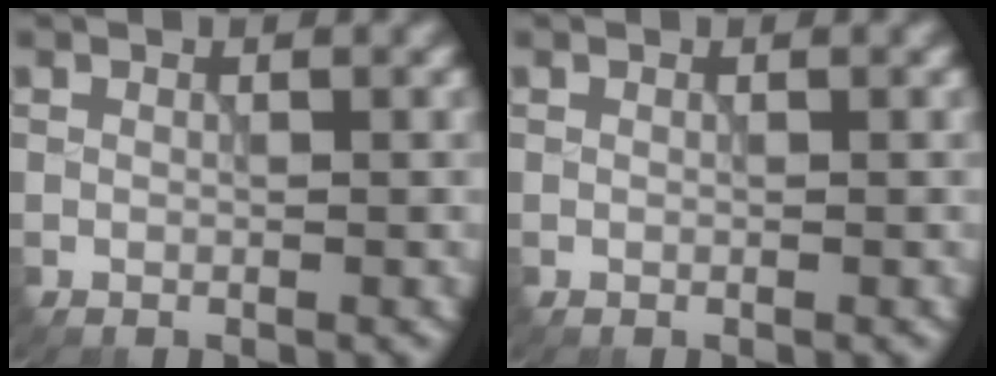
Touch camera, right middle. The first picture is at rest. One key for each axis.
{"total": 0.0}